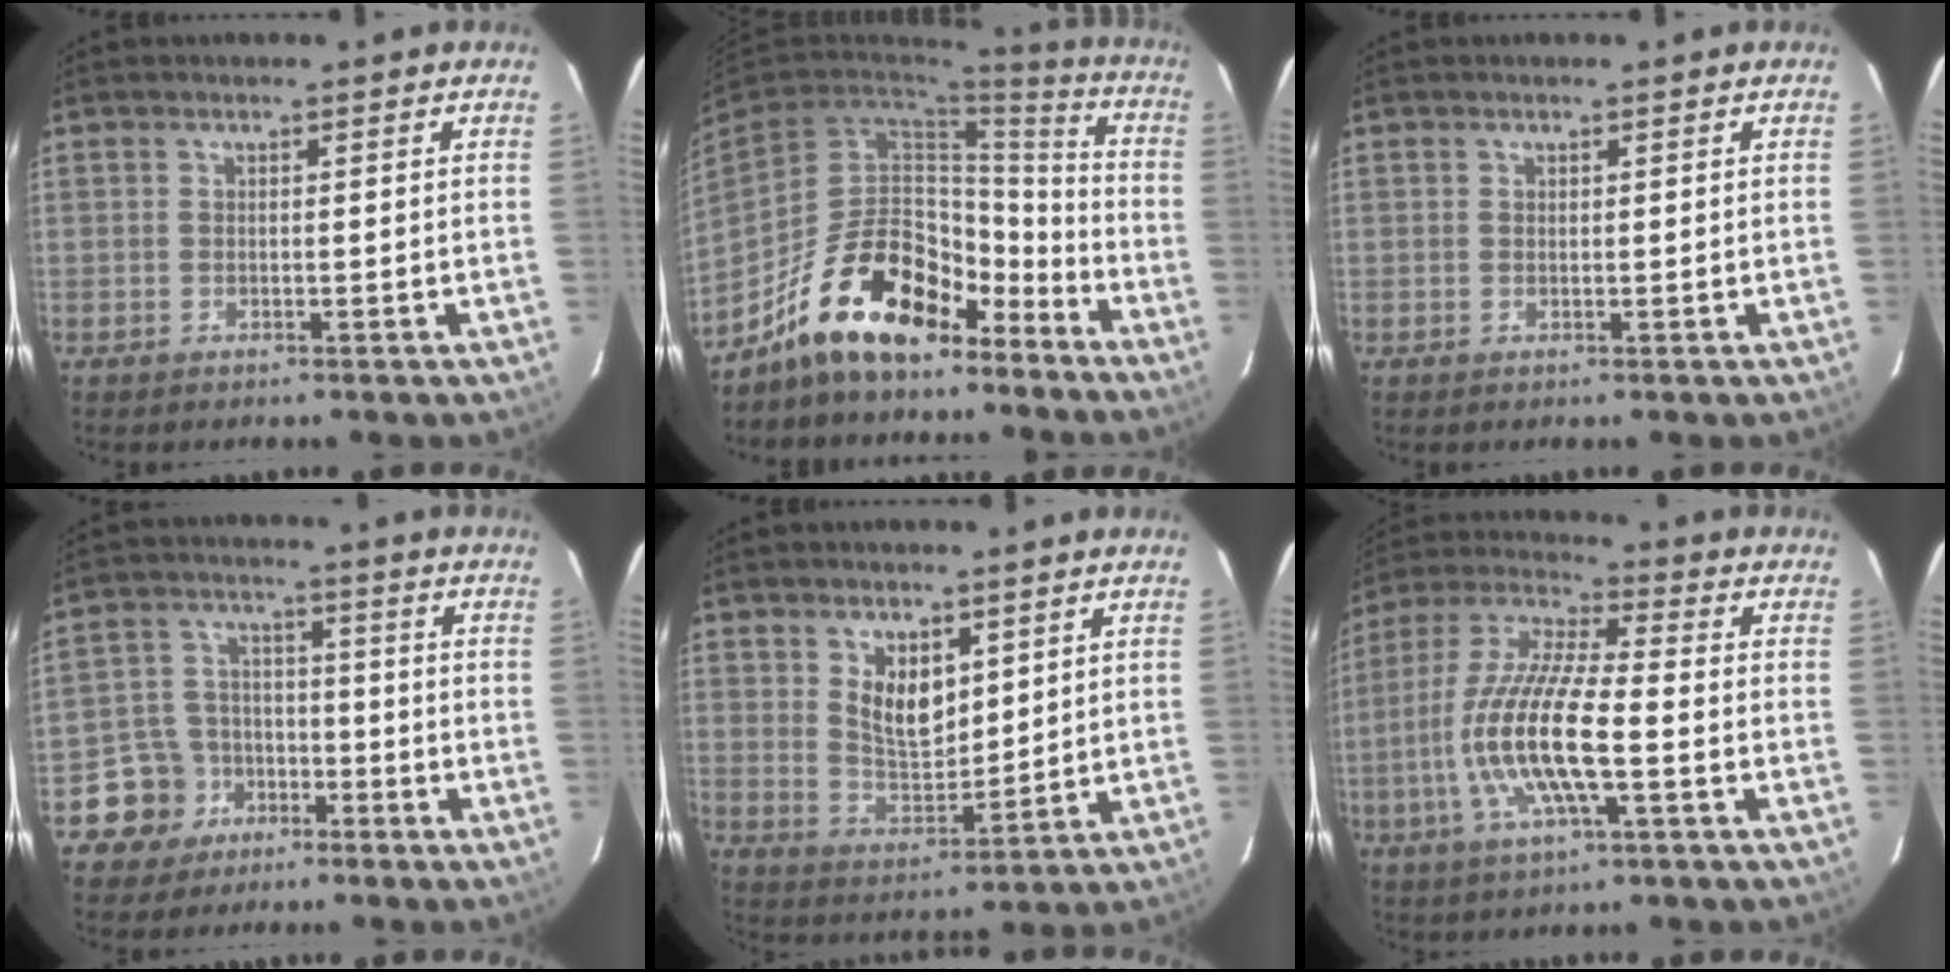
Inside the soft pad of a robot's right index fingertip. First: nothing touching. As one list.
[{"total": 18.6, "force": [-13.3, 8.6, 9.8], "torque": [-0.189, 0.036, -0.207]}, {"total": 0.0}, {"total": 8.3, "force": [-4.7, 6.8, 0.8], "torque": [-0.045, 0.029, -0.072]}, {"total": 7.7, "force": [3.5, 4.4, 5.3], "torque": [-0.088, -0.004, 0.075]}, {"total": 15.9, "force": [-3.9, 3.4, 15.1], "torque": [-0.307, -0.007, -0.078]}]